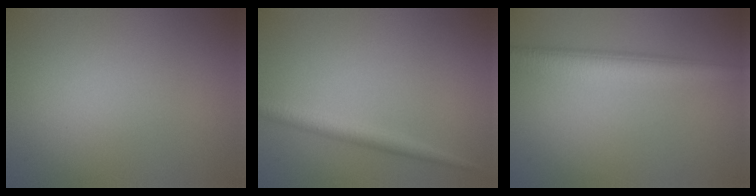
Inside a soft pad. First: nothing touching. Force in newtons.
{"total": 2.1, "press": 2.1, "slide": 0.1}
{"total": 4.8, "press": 4.8, "slide": 0.1}